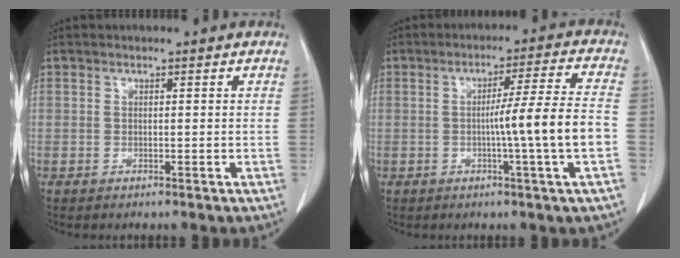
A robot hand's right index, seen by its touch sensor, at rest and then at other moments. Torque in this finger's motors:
{"motor_torque": [1.05, -0.42, 0.44, 0.08]}